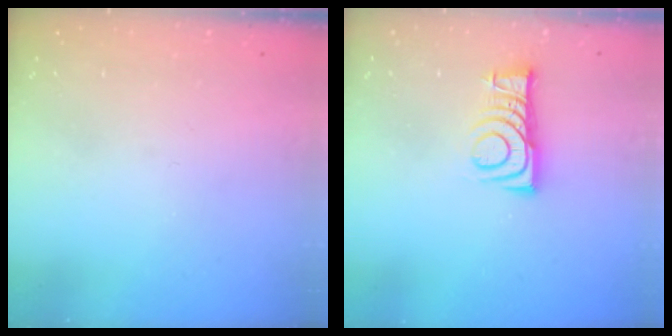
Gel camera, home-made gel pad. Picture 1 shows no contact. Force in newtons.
{"total": 8.0, "press": 7.9, "slide": 0.5}